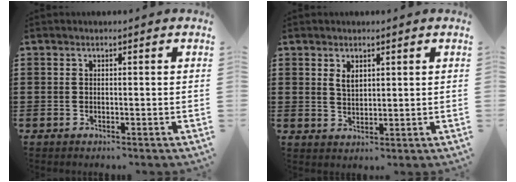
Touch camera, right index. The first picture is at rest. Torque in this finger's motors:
{"motor_torque": [0.07, 0.00, 0.07, 0.05]}